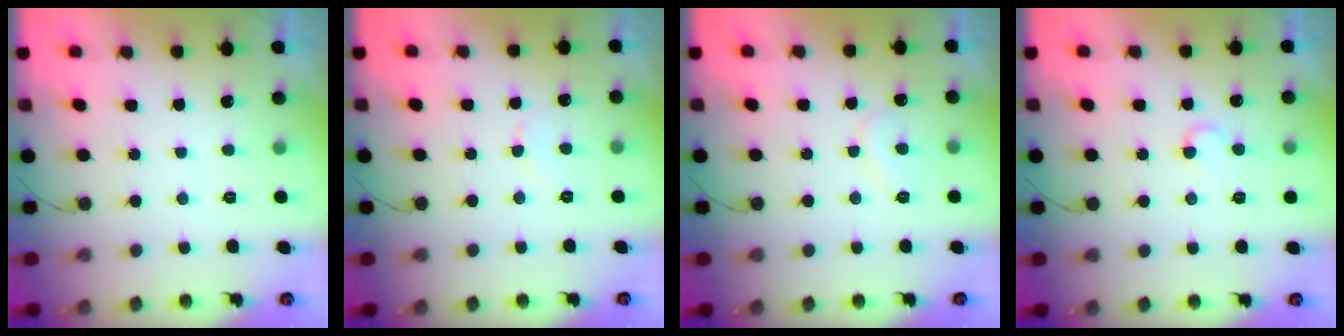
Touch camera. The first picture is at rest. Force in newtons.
{"total": 3.7, "press": 3.6, "slide": 0.4}
{"total": 6.5, "press": 6.5, "slide": 0.5}
{"total": 4.4, "press": 4.4, "slide": 0.3}